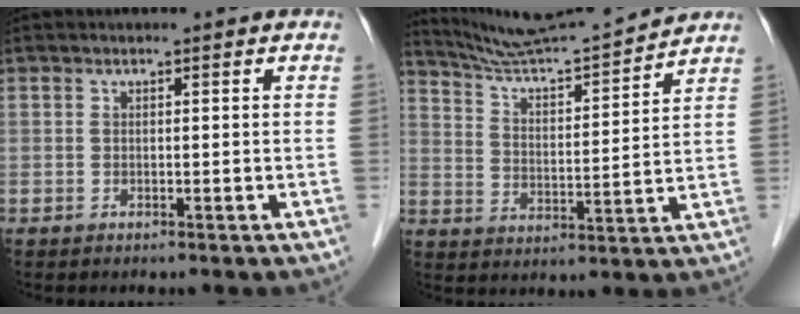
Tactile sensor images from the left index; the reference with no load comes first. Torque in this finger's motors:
{"motor_torque": [-0.05, -0.16, 0.08, 0.03]}